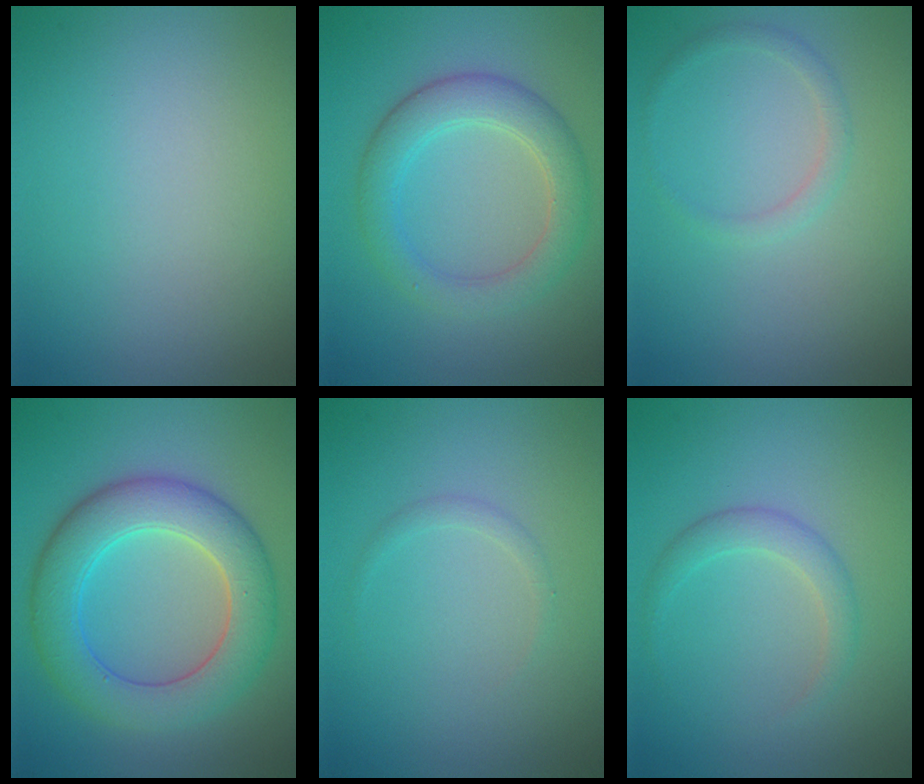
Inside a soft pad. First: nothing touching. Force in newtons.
{"total": 4.4, "press": 4.4, "slide": 0.1}
{"total": 1.1, "press": 1.1, "slide": 0.1}
{"total": 7.2, "press": 7.2, "slide": 0.3}
{"total": 0.8, "press": 0.8, "slide": 0.0}
{"total": 2.0, "press": 2.0, "slide": 0.2}